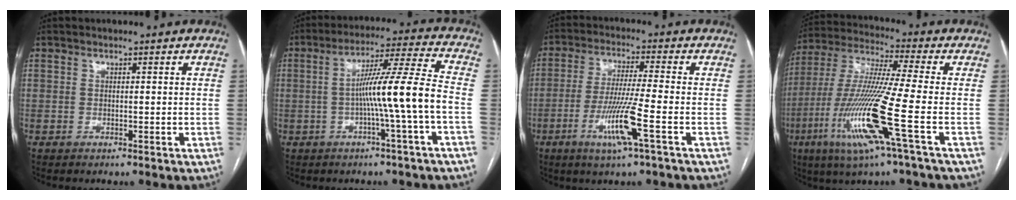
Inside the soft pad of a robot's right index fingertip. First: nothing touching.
{"total": 10.9, "force": [-2.2, -1.6, 10.6], "torque": [-0.178, 0.015, -0.037]}
{"total": 9.2, "force": [-3.6, -0.9, 8.4], "torque": [-0.165, -0.016, -0.070]}
{"total": 16.4, "force": [-5.9, -0.9, 15.2], "torque": [-0.322, -0.022, -0.118]}